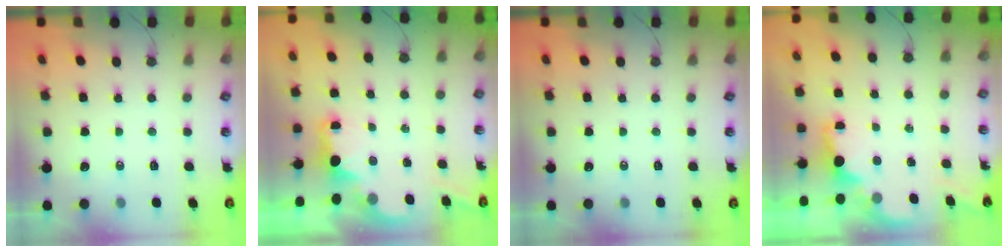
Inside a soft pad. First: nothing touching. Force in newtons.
{"total": 2.1, "press": 2.0, "slide": 0.7}
{"total": 0.0}
{"total": 1.6, "press": 1.4, "slide": 0.7}